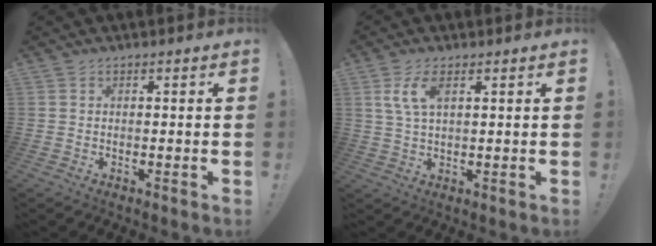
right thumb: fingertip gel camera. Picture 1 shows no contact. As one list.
[{"total": 6.4, "force": [2.5, 2.7, 5.2], "torque": [-0.110, 0.002, 0.043]}]